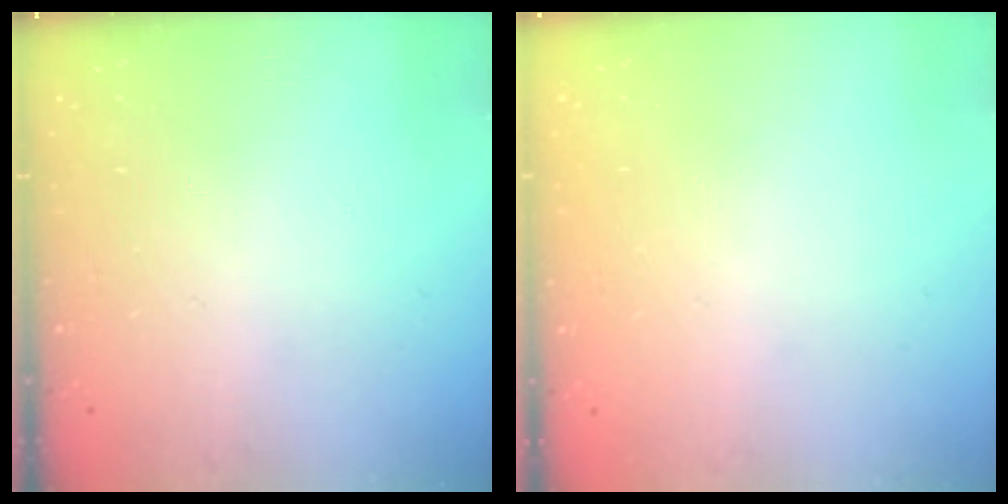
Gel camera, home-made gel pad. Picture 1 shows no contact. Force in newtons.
{"total": 0.0}